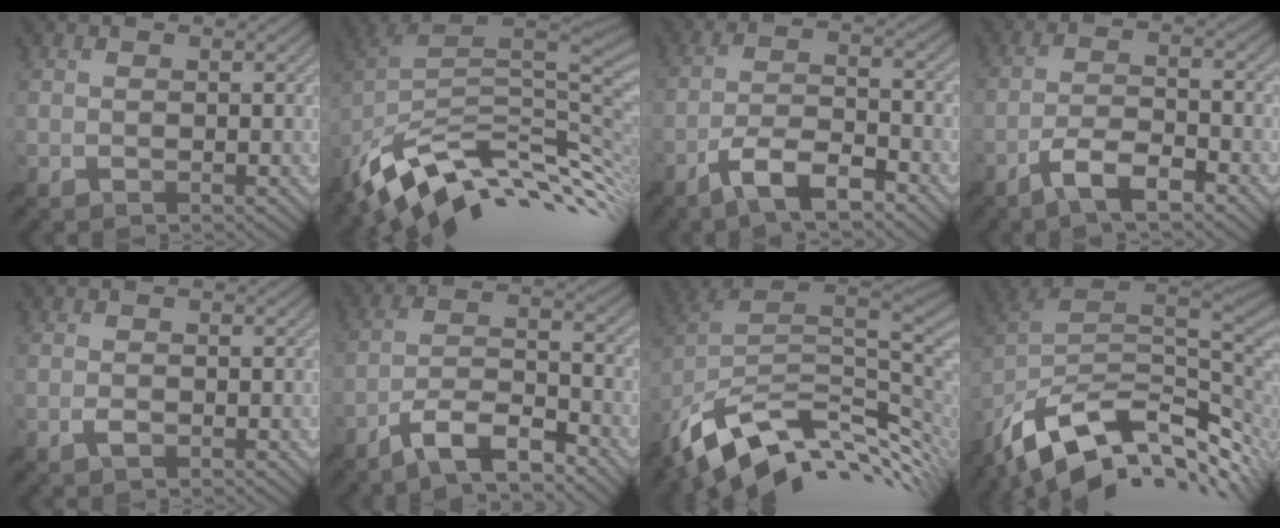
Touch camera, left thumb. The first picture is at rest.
{"total": 11.5, "force": [-4.4, 5.5, 9.1], "torque": [-0.200, -0.018, -0.065]}
{"total": 8.2, "force": [-5.7, 2.2, 5.5], "torque": [-0.098, 0.006, -0.110]}
{"total": 6.5, "force": [-4.5, 1.6, 4.5], "torque": [-0.083, 0.005, -0.087]}
{"total": 0.9, "force": [-0.5, 0.5, 0.6], "torque": [-0.009, 0.000, -0.007]}
{"total": 8.8, "force": [-6.6, 2.1, 5.5], "torque": [-0.094, 0.008, -0.128]}
{"total": 13.4, "force": [-3.7, 7.4, 10.5], "torque": [-0.215, -0.021, -0.050]}
{"total": 14.1, "force": [-6.0, 6.9, 10.7], "torque": [-0.220, -0.014, -0.101]}